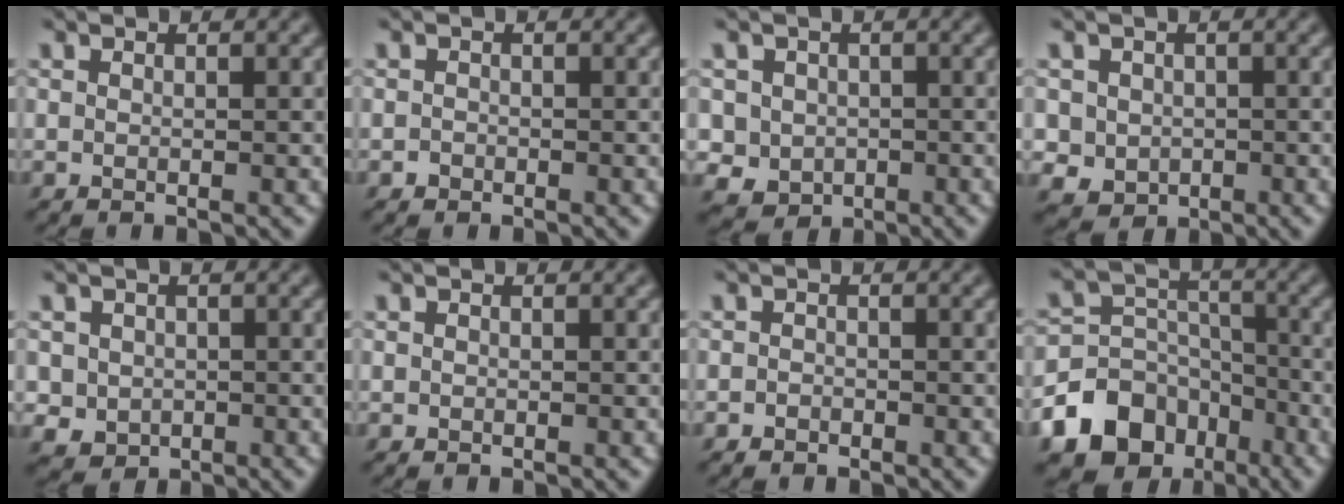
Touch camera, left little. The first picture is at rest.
{"total": 0.6, "force": [-0.5, 0.4, 0.0], "torque": [0.002, -0.001, -0.011]}
{"total": 3.8, "force": [-0.1, 3.6, 1.2], "torque": [-0.020, 0.011, -0.015]}
{"total": 3.4, "force": [0.1, 3.2, 1.1], "torque": [-0.019, 0.007, -0.007]}
{"total": 2.6, "force": [-0.1, 2.5, 0.8], "torque": [-0.016, 0.000, 0.000]}
{"total": 0.0}
{"total": 0.8, "force": [-0.6, 0.5, 0.1], "torque": [0.002, -0.002, -0.012]}
{"total": 13.0, "force": [-7.6, 10.0, 3.4], "torque": [-0.072, -0.034, -0.148]}